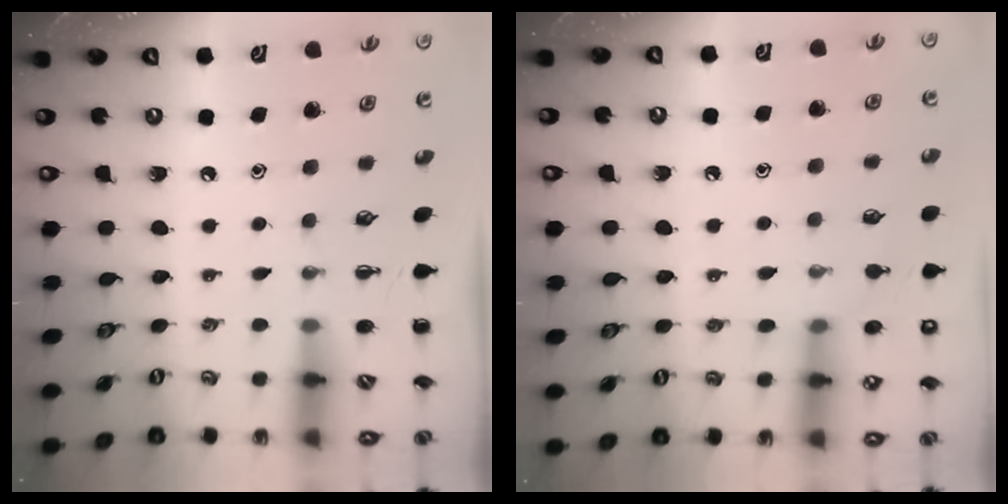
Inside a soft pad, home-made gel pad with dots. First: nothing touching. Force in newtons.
{"total": 7.8, "press": 7.5, "slide": 2.2}